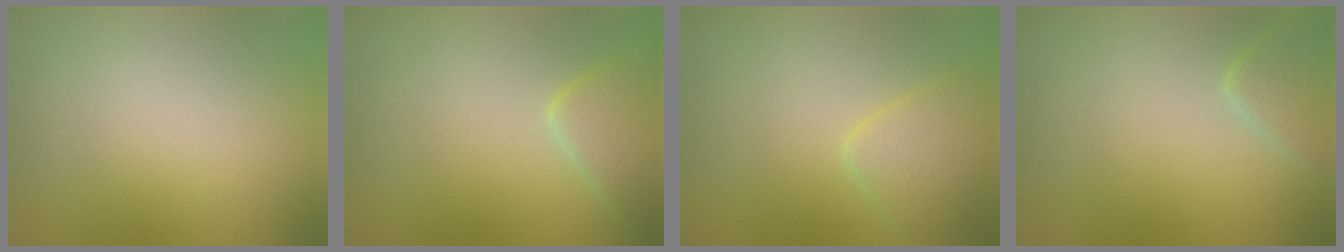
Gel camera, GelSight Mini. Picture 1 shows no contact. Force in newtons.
{"total": 2.7, "press": 2.7, "slide": 0.2}
{"total": 2.3, "press": 2.3, "slide": 0.1}
{"total": 2.1, "press": 2.1, "slide": 0.1}